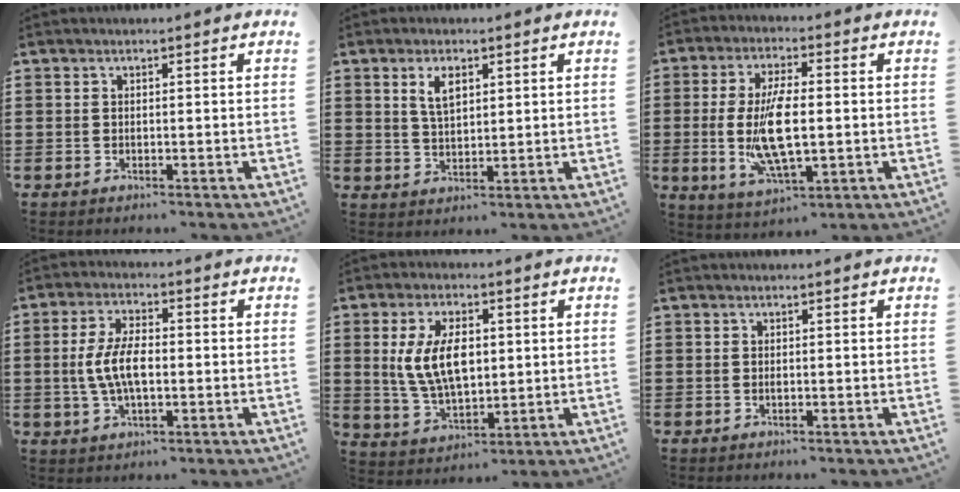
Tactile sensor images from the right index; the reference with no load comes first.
{"total": 4.0, "force": [1.7, 1.9, 3.1], "torque": [-0.060, 0.006, 0.027]}
{"total": 11.0, "force": [-0.6, 3.9, 10.3], "torque": [-0.220, -0.014, -0.011]}
{"total": 6.9, "force": [-0.6, 3.0, 6.2], "torque": [-0.139, -0.002, -0.018]}
{"total": 9.4, "force": [1.2, 4.9, 7.9], "torque": [-0.167, 0.005, 0.016]}
{"total": 0.0}